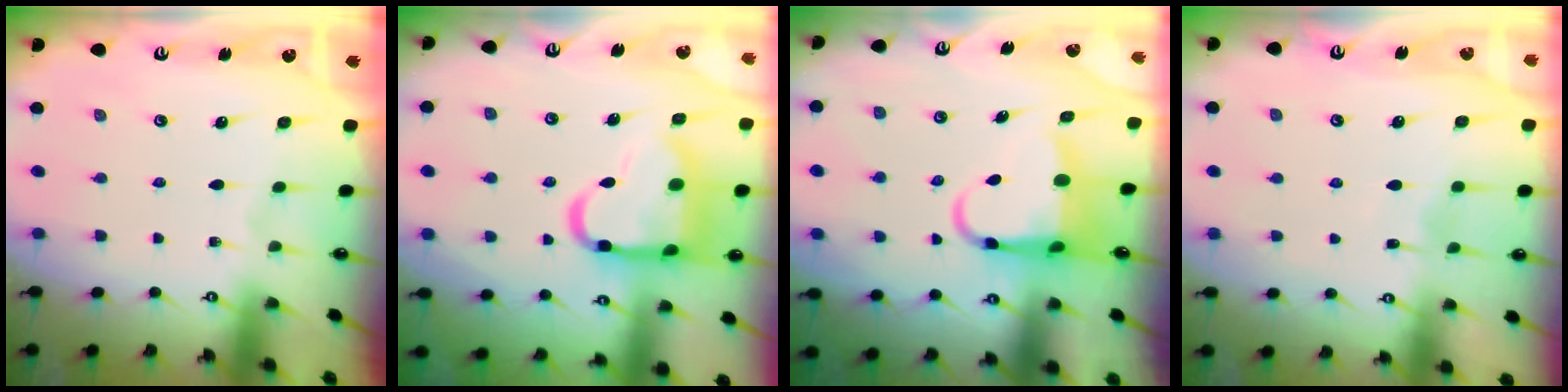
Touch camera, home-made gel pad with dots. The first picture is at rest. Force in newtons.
{"total": 17.1, "press": 17.0, "slide": 2.0}
{"total": 6.0, "press": 5.8, "slide": 1.4}
{"total": 4.9, "press": 4.9, "slide": 0.5}